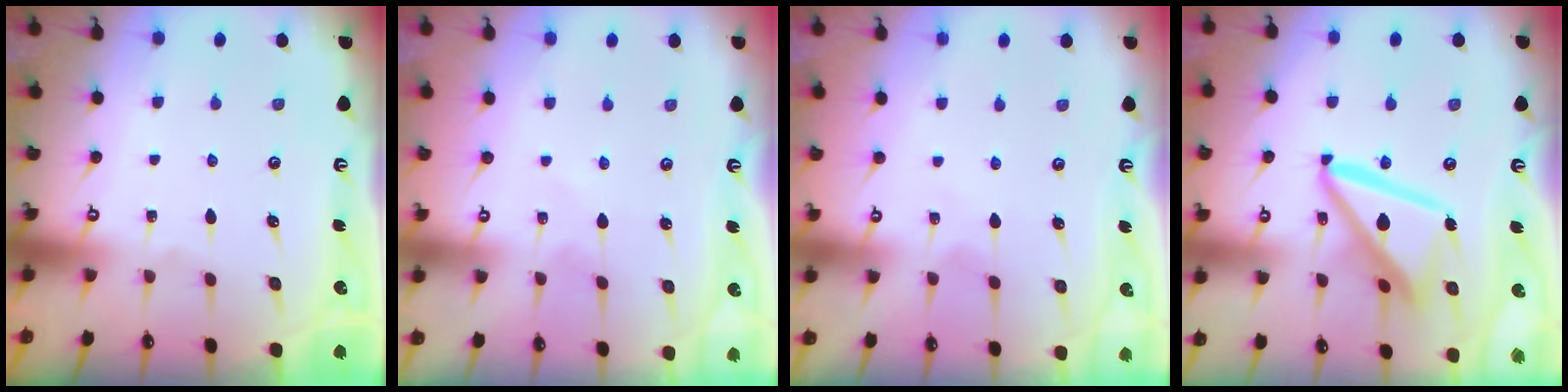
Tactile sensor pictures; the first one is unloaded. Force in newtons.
{"total": 2.1, "press": 2.1, "slide": 0.3}
{"total": 2.4, "press": 2.4, "slide": 0.2}
{"total": 15.1, "press": 15.0, "slide": 1.7}